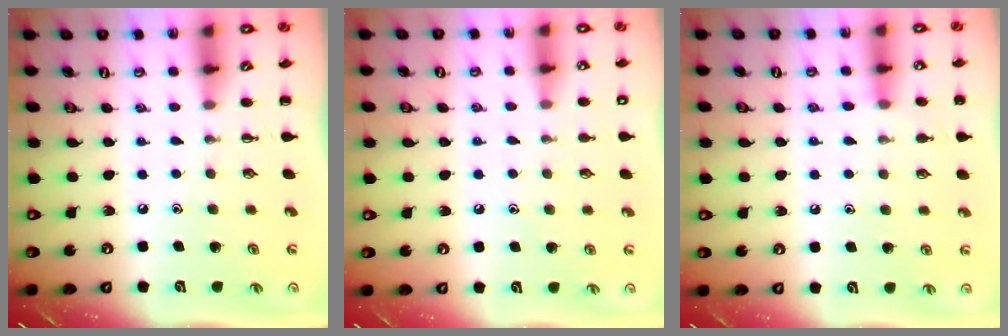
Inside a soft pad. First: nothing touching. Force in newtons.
{"total": 5.1, "press": 4.9, "slide": 1.5}
{"total": 7.7, "press": 7.3, "slide": 2.4}